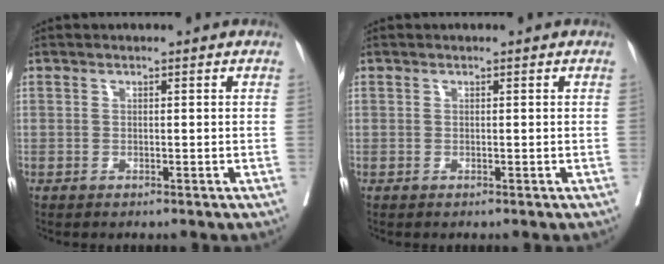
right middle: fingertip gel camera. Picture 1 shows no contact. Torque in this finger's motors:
{"motor_torque": [0.00, 0.00, 0.00, 0.00]}